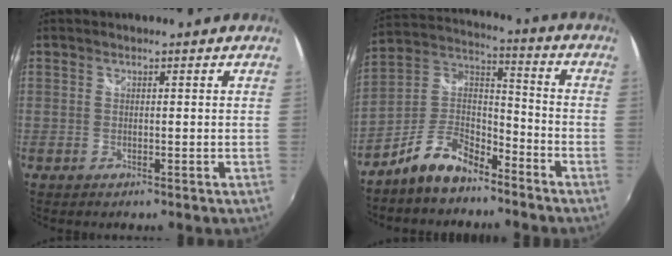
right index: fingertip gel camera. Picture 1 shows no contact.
{"total": 11.2, "force": [-7.8, 5.1, 6.2], "torque": [-0.143, 0.033, -0.147]}